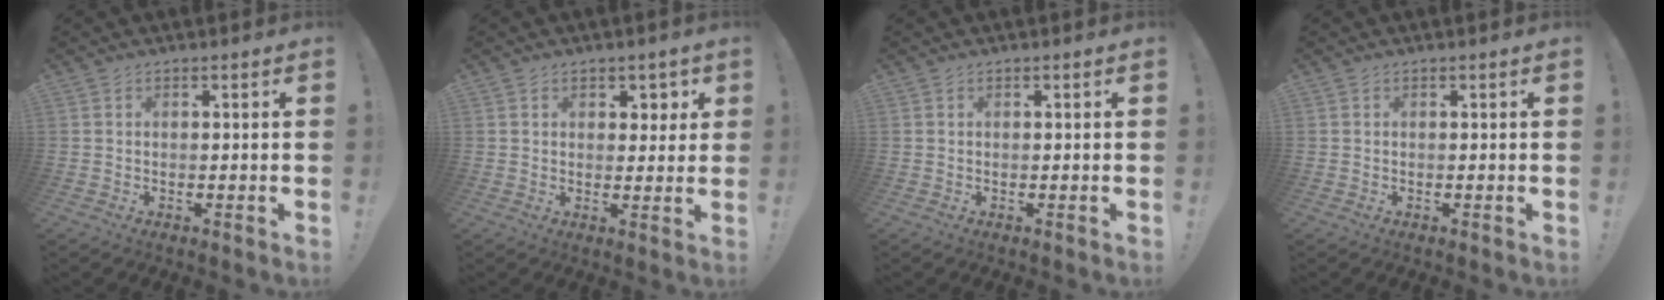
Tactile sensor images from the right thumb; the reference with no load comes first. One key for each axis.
{"total": 4.0, "fx": 1.8, "fy": 3.2, "fz": 1.5, "tx": -0.006, "ty": -0.011, "tz": 0.029}
{"total": 0.0}
{"total": 0.0}